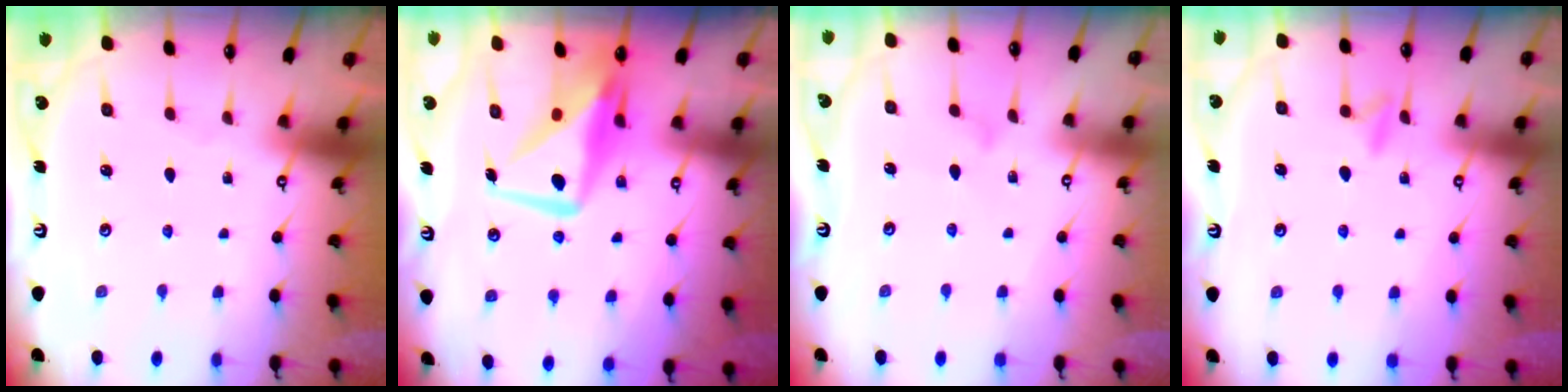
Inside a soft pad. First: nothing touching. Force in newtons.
{"total": 11.8, "press": 11.7, "slide": 0.9}
{"total": 7.6, "press": 7.6, "slide": 0.5}
{"total": 6.8, "press": 6.7, "slide": 0.9}